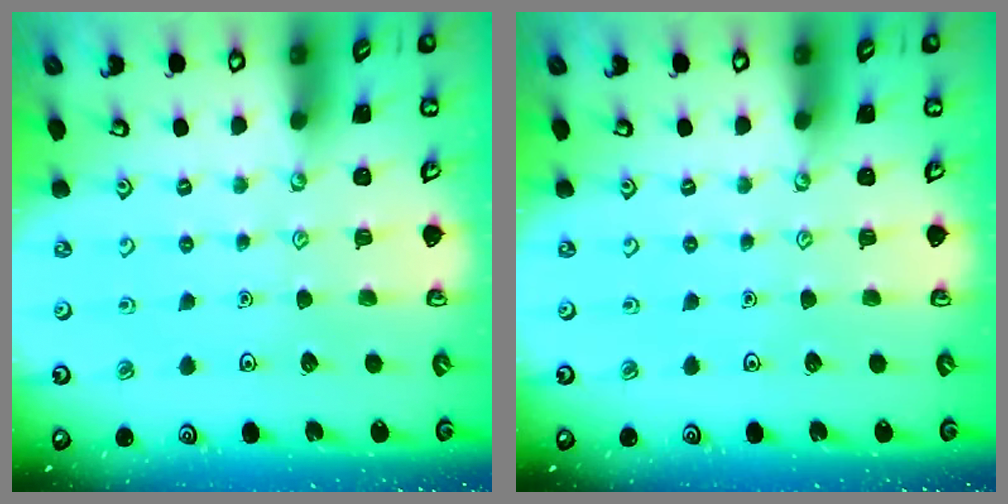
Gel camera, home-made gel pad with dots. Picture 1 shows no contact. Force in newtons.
{"total": 0.0}